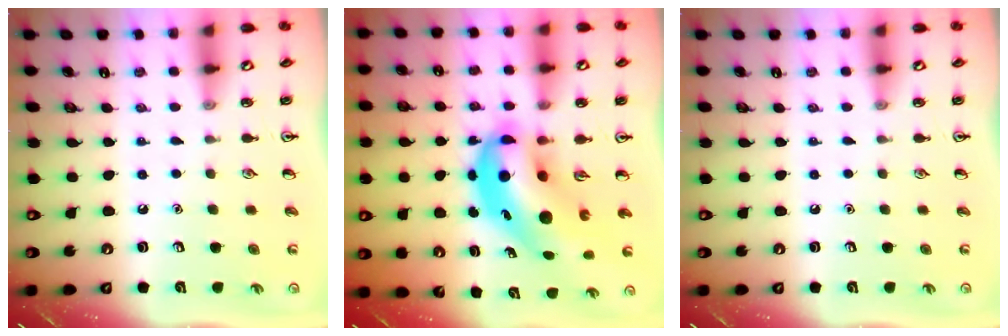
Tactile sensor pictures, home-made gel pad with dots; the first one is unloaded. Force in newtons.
{"total": 11.4, "press": 10.9, "slide": 3.2}
{"total": 0.0}